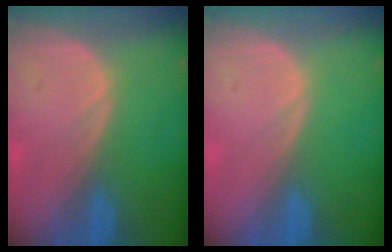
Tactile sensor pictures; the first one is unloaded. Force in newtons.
{"total": 0.0}